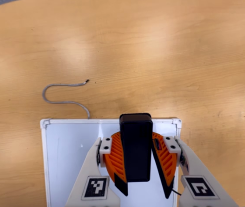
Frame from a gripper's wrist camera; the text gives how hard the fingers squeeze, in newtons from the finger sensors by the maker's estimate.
{"total": 9.2, "left": 9.2, "right": 9.2}